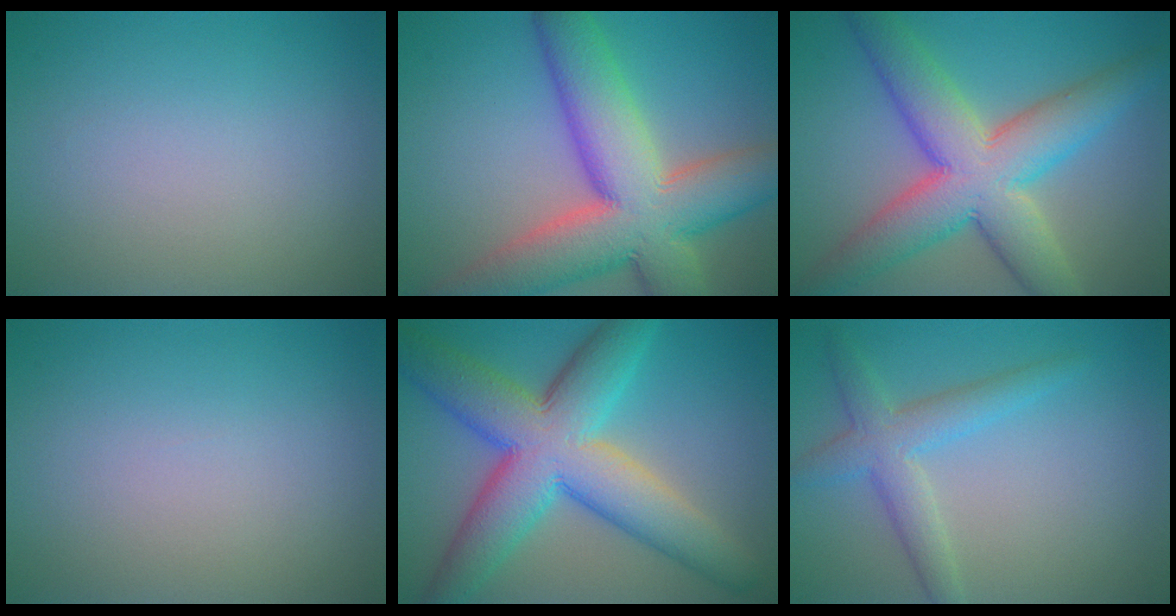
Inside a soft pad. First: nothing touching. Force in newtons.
{"total": 13.0, "press": 13.0, "slide": 0.9}
{"total": 10.0, "press": 10.0, "slide": 0.5}
{"total": 0.0}
{"total": 11.5, "press": 11.5, "slide": 0.5}
{"total": 3.7, "press": 3.7, "slide": 0.2}